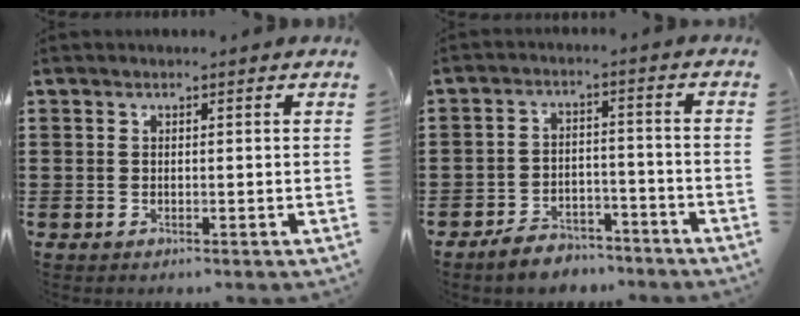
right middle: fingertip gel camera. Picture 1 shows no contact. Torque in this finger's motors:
{"motor_torque": [1.17, -0.36, 0.12, 0.11]}